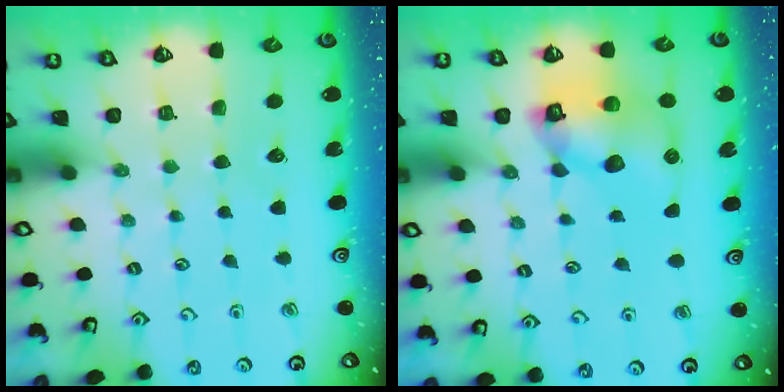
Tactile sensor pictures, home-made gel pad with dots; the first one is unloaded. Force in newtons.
{"total": 11.1, "press": 11.0, "slide": 1.5}